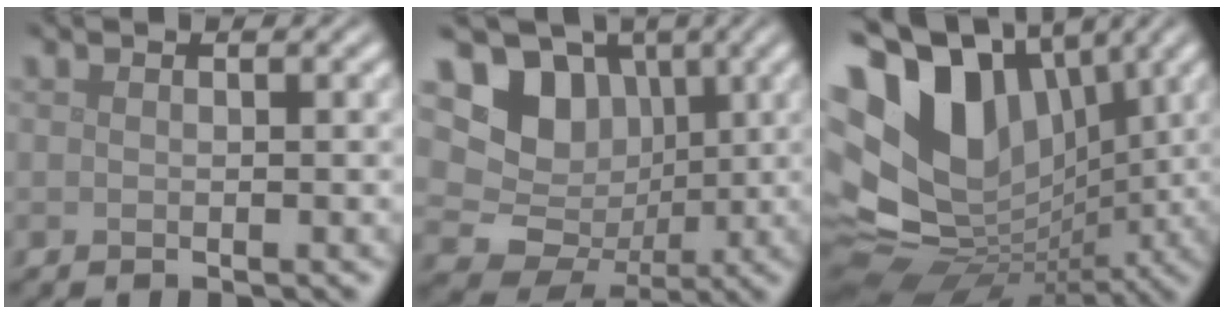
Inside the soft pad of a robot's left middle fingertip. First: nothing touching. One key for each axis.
{"total": 10.2, "fx": 2.0, "fy": 9.1, "fz": 4.2, "tx": -0.072, "ty": 0.018, "tz": 0.011}
{"total": 15.8, "fx": 3.3, "fy": 11.3, "fz": 10.6, "tx": -0.202, "ty": 0.001, "tz": 0.082}